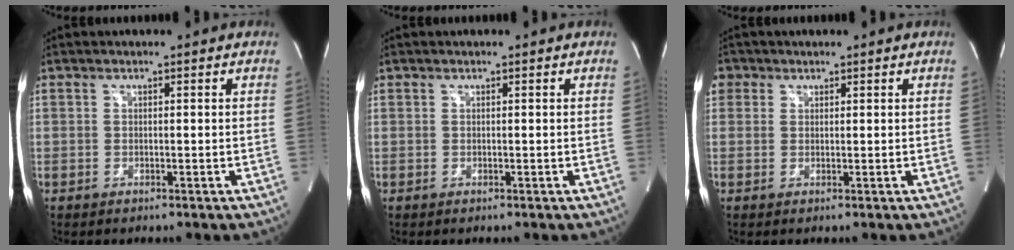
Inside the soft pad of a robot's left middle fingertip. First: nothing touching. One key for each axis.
{"total": 0.0}
{"total": 2.9, "fx": 1.3, "fy": 2.6, "fz": 0.4, "tx": 0.000, "ty": 0.013, "tz": 0.022}